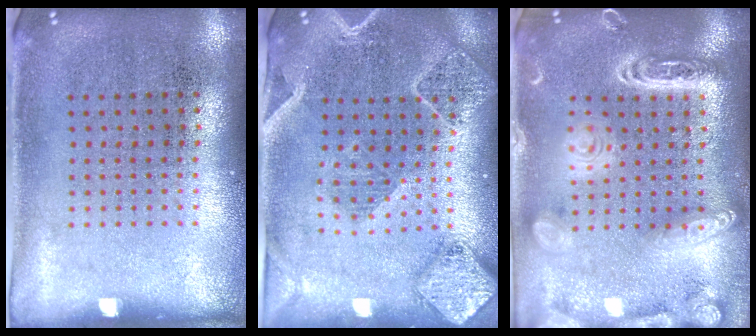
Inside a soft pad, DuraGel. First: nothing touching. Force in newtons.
{"total": 2.3, "press": 2.1, "slide": 0.9}
{"total": 3.9, "press": 3.9, "slide": 0.3}